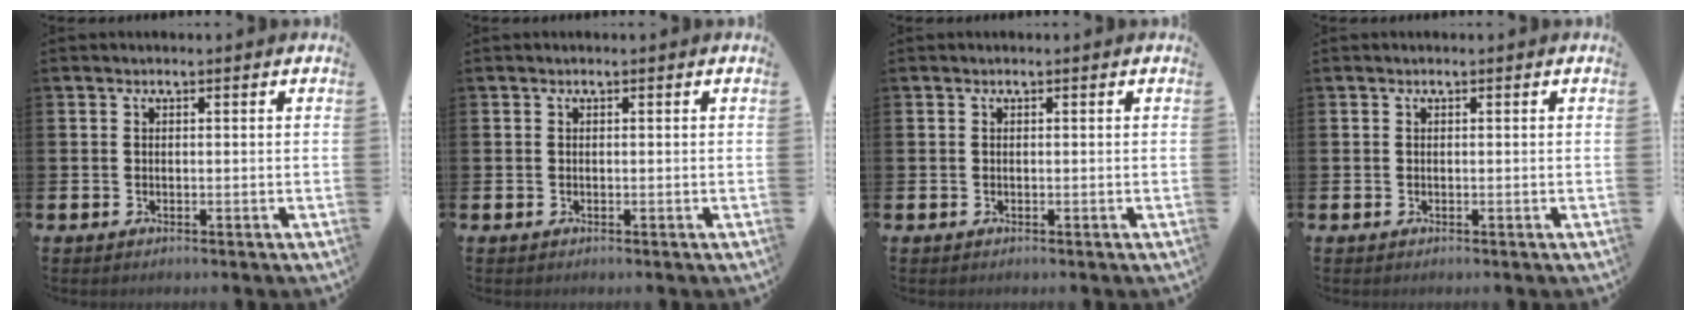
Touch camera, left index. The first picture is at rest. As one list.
[{"total": 0.0}, {"total": 0.0}, {"total": 0.0}]